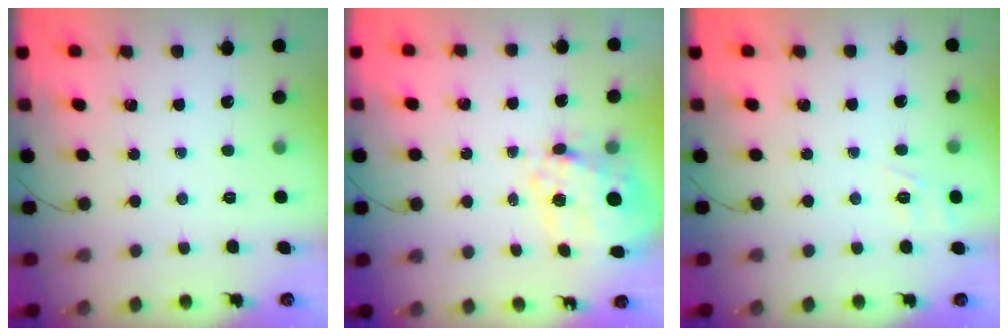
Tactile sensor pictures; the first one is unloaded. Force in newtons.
{"total": 14.5, "press": 14.2, "slide": 3.1}
{"total": 2.1, "press": 1.4, "slide": 1.5}